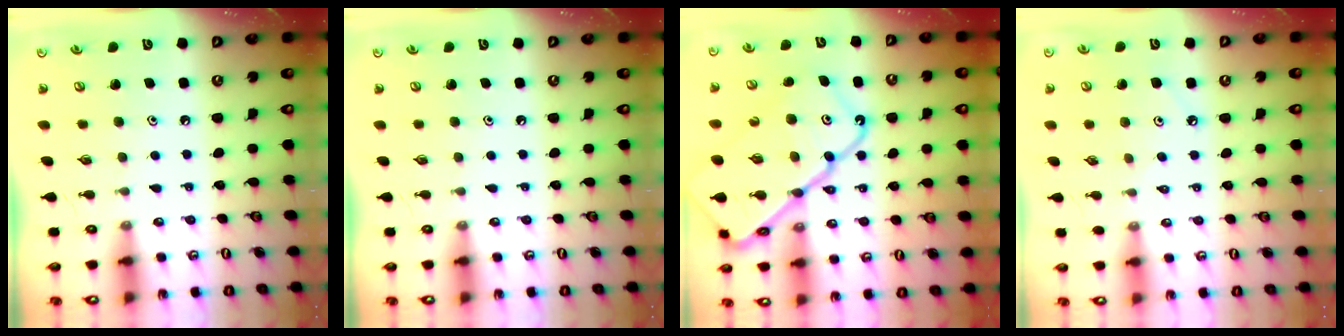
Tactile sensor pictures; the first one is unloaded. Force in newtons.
{"total": 0.0}
{"total": 22.4, "press": 22.3, "slide": 2.2}
{"total": 3.8, "press": 3.8, "slide": 0.7}